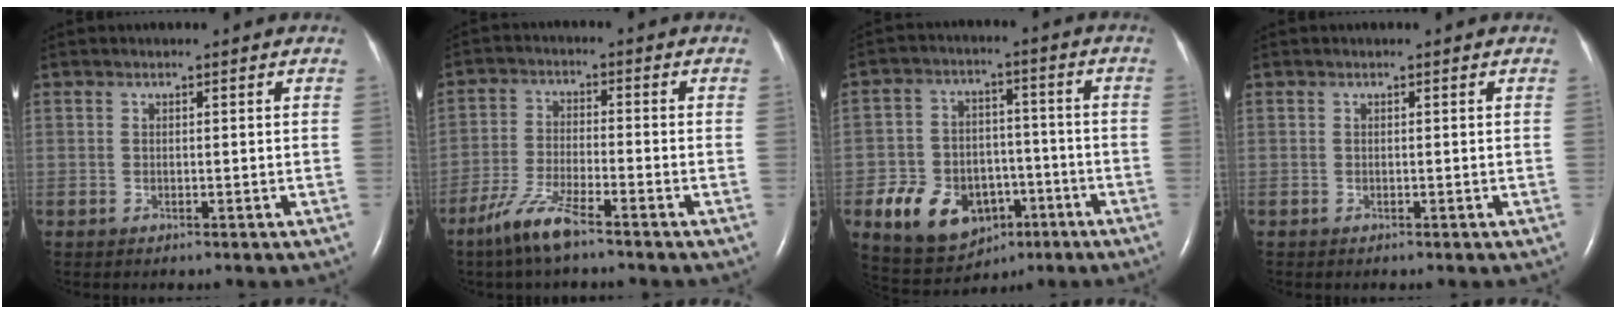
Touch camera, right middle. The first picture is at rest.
{"total": 6.7, "force": [-5.0, 0.4, 4.5], "torque": [-0.107, -0.016, -0.101]}
{"total": 12.1, "force": [-5.2, 8.6, 6.8], "torque": [-0.131, 0.011, -0.072]}
{"total": 0.0}